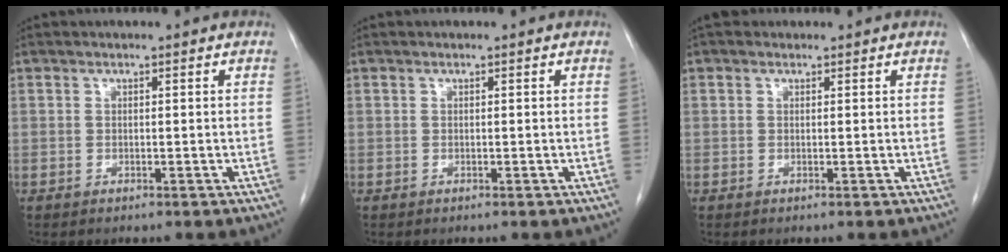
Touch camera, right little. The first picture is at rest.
{"total": 0.0}
{"total": 1.0, "force": [0.7, 0.7, 0.1], "torque": [-0.002, 0.011, 0.008]}